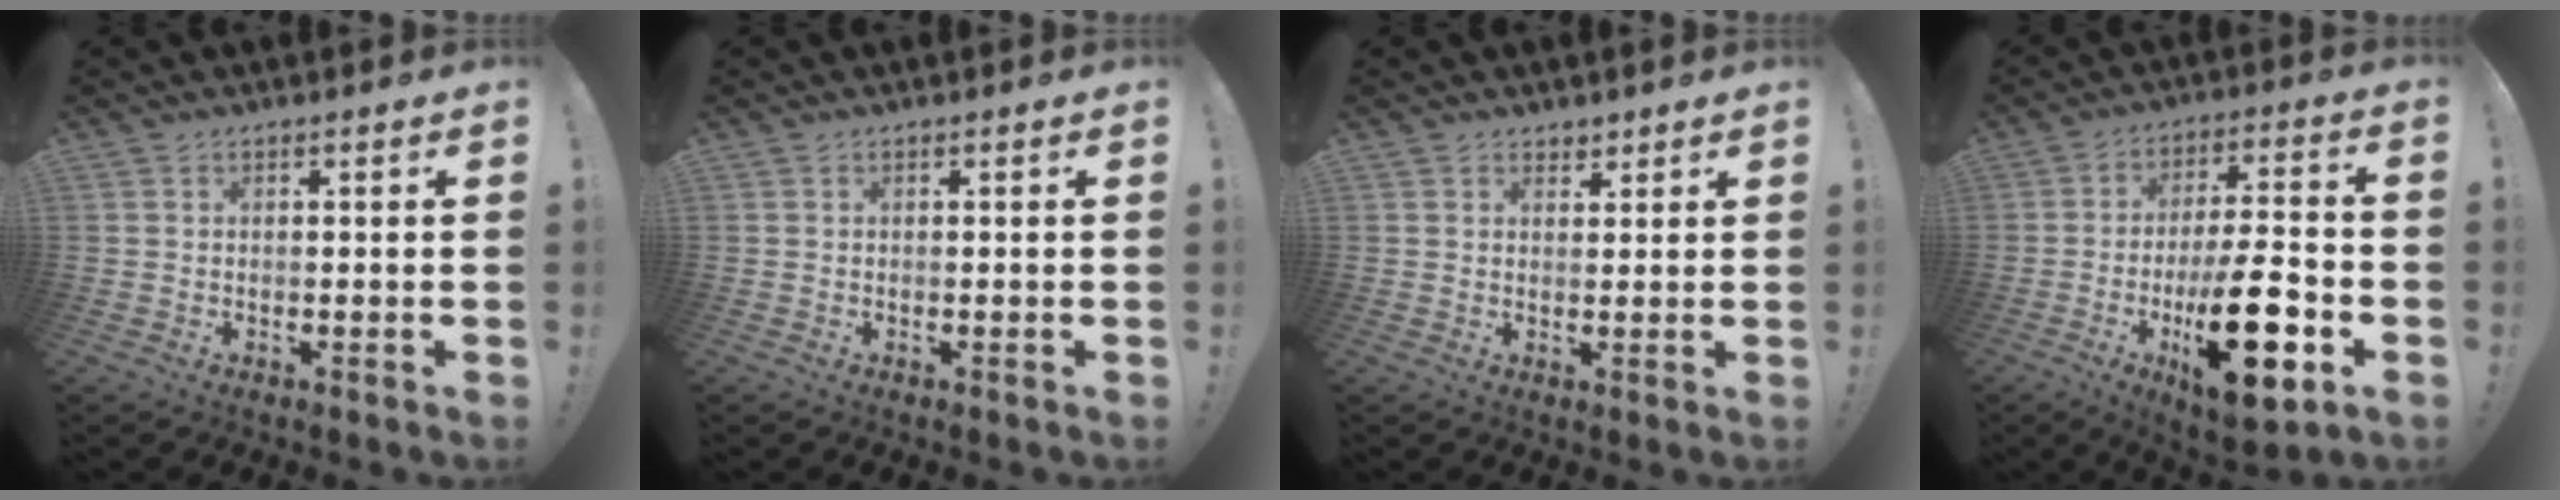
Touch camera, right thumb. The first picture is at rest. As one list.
[{"total": 0.0}, {"total": 2.5, "force": [2.0, 1.4, 0.4], "torque": [0.005, -0.011, 0.036]}, {"total": 20.8, "force": [-6.8, 7.0, 18.4], "torque": [-0.280, 0.029, -0.100]}]